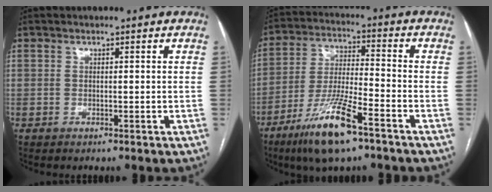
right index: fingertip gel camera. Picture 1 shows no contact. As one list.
[{"total": 12.9, "force": [-8.0, 1.9, 10.0], "torque": [-0.202, -0.024, -0.145]}]